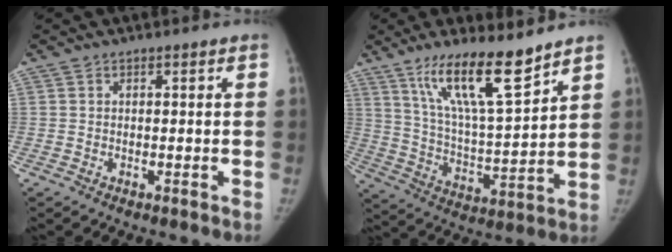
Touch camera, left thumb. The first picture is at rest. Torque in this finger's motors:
{"motor_torque": [0.26, 0.19, 1.50, -1.27, 0.12]}